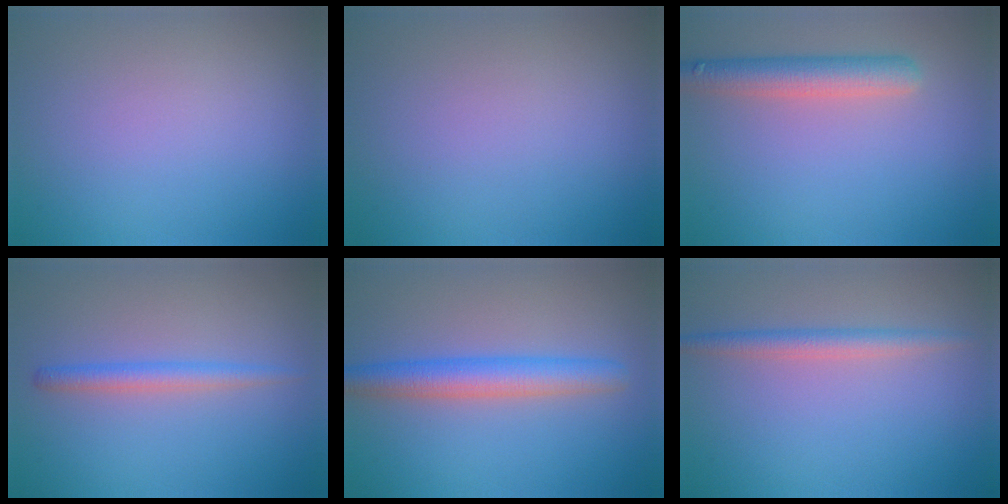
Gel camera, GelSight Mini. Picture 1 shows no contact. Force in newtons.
{"total": 0.0}
{"total": 3.9, "press": 3.9, "slide": 0.1}
{"total": 2.1, "press": 2.1, "slide": 0.1}
{"total": 4.1, "press": 4.1, "slide": 0.2}
{"total": 2.2, "press": 2.2, "slide": 0.0}